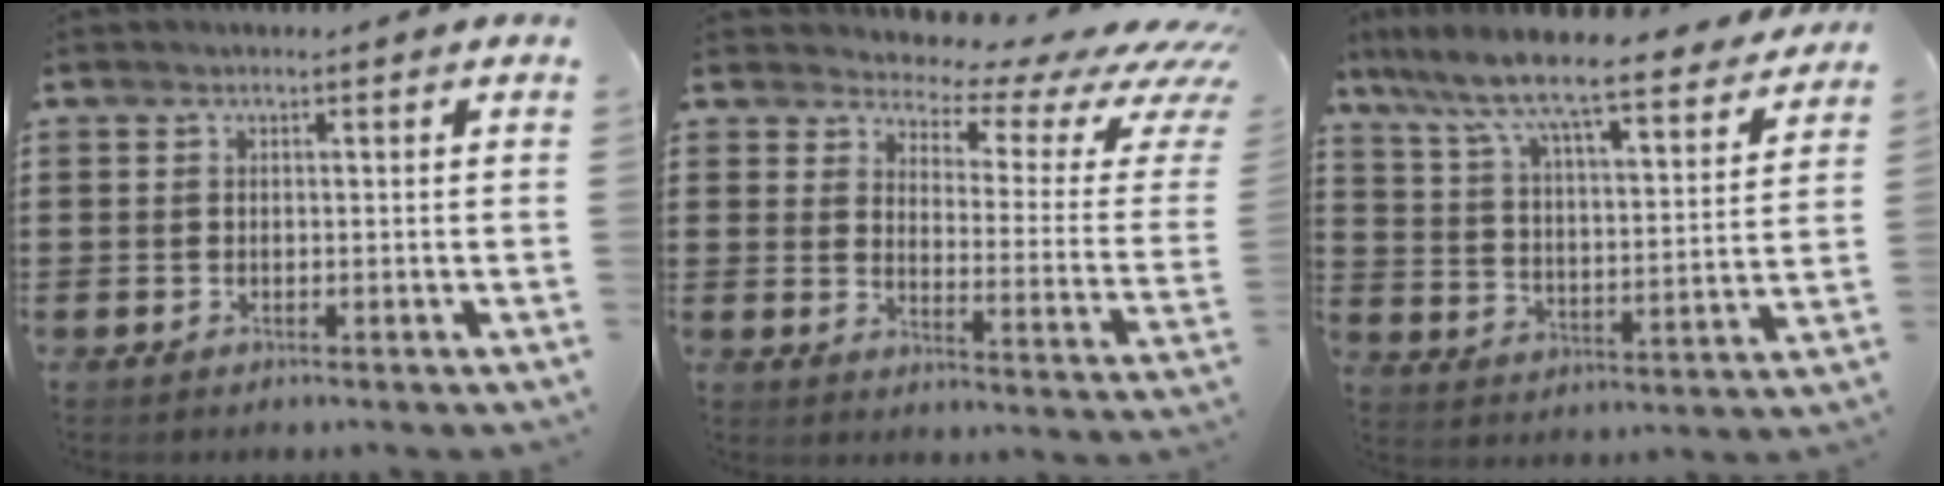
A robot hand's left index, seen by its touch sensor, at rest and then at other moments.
{"total": 4.8, "force": [3.9, 1.5, 2.3], "torque": [-0.043, -0.045, 0.059]}
{"total": 8.0, "force": [7.2, 0.2, 3.5], "torque": [-0.101, -0.058, 0.115]}